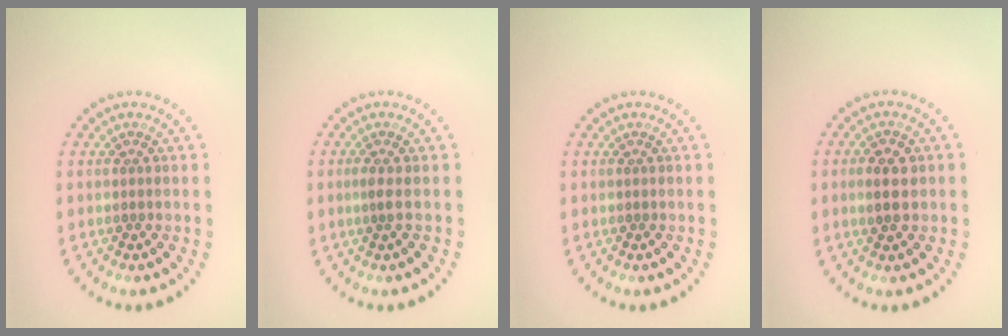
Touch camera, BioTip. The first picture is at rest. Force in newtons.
{"total": 0.9, "press": 0.5, "slide": 0.7}
{"total": 0.0}
{"total": 2.5, "press": 2.5, "slide": 0.1}